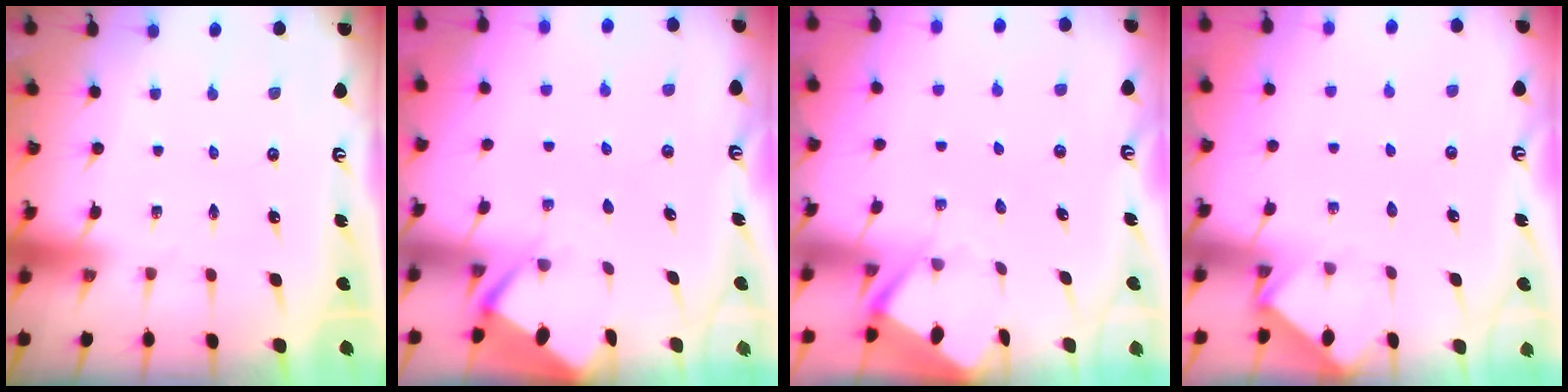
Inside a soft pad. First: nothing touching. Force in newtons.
{"total": 2.8, "press": 2.8, "slide": 0.4}
{"total": 3.4, "press": 3.4, "slide": 0.3}
{"total": 2.5, "press": 2.5, "slide": 0.4}